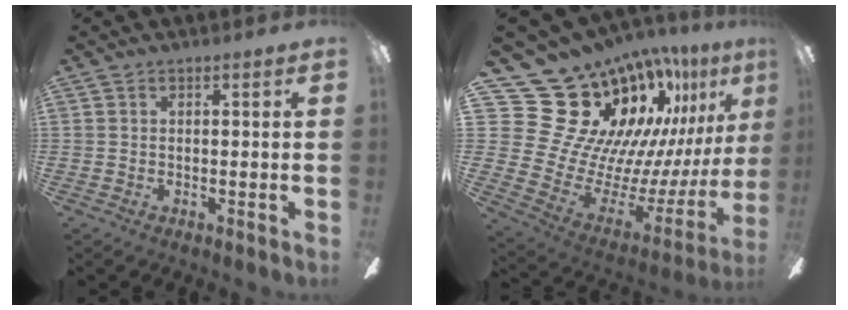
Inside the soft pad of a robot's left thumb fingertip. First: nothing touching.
{"total": 22.2, "force": [16.7, 12.3, 8.1], "torque": [-0.122, -0.174, 0.346]}